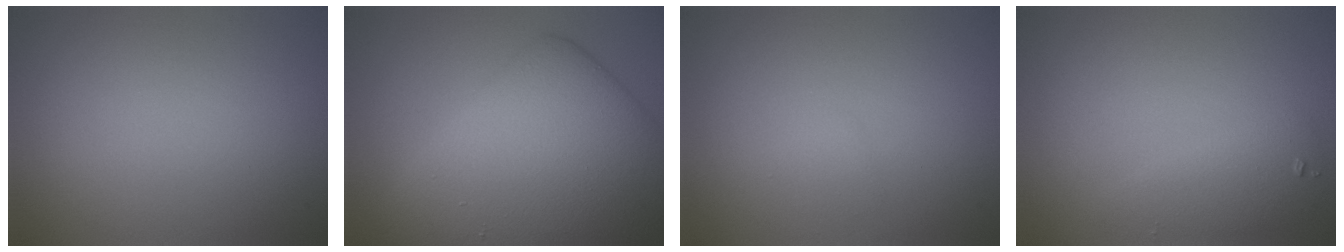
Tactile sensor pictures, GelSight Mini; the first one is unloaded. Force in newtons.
{"total": 11.6, "press": 11.6, "slide": 0.3}
{"total": 0.8, "press": 0.8, "slide": 0.0}
{"total": 2.4, "press": 2.4, "slide": 0.1}